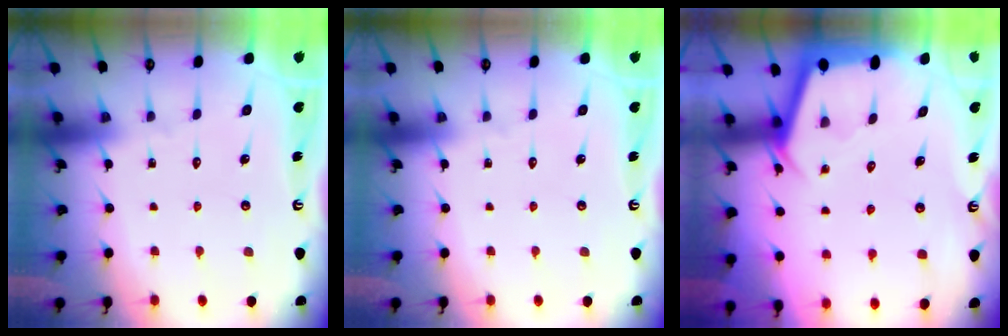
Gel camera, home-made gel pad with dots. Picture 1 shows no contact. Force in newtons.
{"total": 0.0}
{"total": 2.9, "press": 2.9, "slide": 0.3}